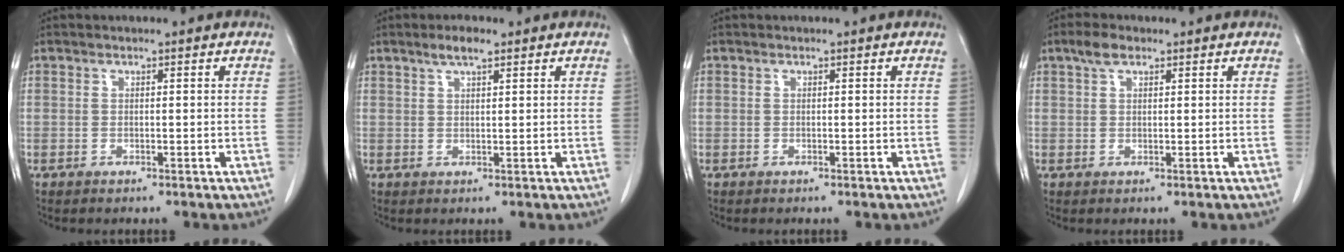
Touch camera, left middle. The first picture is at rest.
{"total": 2.9, "force": [2.0, 0.6, 2.0], "torque": [-0.041, 0.005, 0.037]}
{"total": 0.0}
{"total": 2.7, "force": [1.7, 1.2, 1.7], "torque": [-0.038, 0.010, 0.034]}